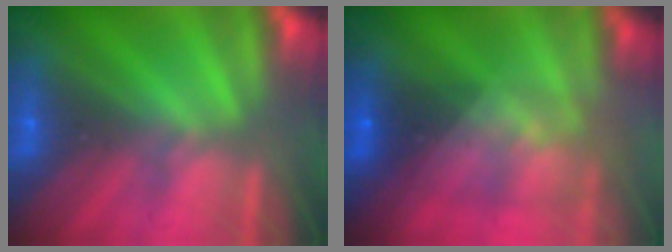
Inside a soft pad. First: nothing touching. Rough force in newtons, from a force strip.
{"total": 7.4}